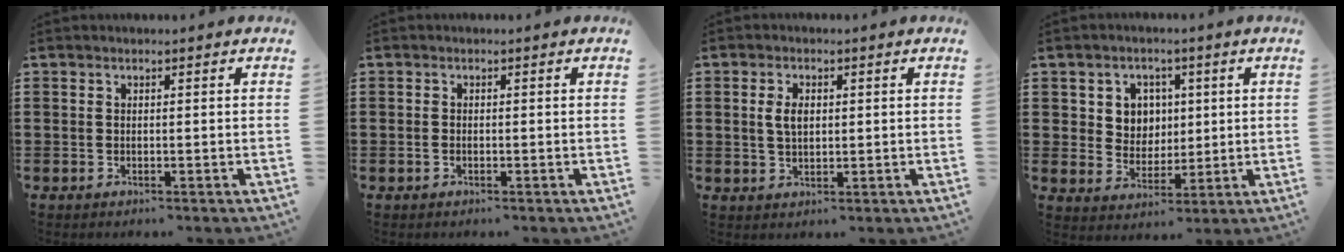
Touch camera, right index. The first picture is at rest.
{"total": 0.7, "force": [-0.4, 0.3, 0.4], "torque": [-0.010, -0.002, -0.007]}
{"total": 3.4, "force": [0.6, 1.9, 2.8], "torque": [-0.057, 0.009, 0.008]}
{"total": 5.3, "force": [1.6, 4.9, 1.4], "torque": [-0.043, 0.015, 0.027]}